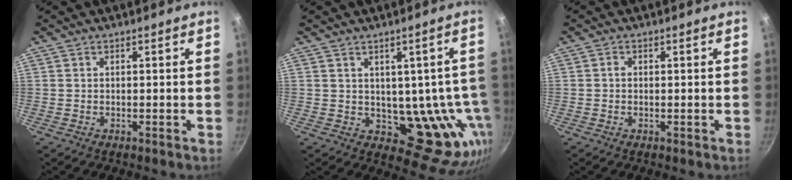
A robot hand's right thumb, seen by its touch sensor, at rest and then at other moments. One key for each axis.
{"total": 13.8, "fx": -0.1, "fy": 8.8, "fz": 10.6, "tx": -0.071, "ty": -0.014, "tz": 0.015}
{"total": 0.9, "fx": 0.0, "fy": 0.7, "fz": 0.5, "tx": -0.009, "ty": 0.004, "tz": -0.002}